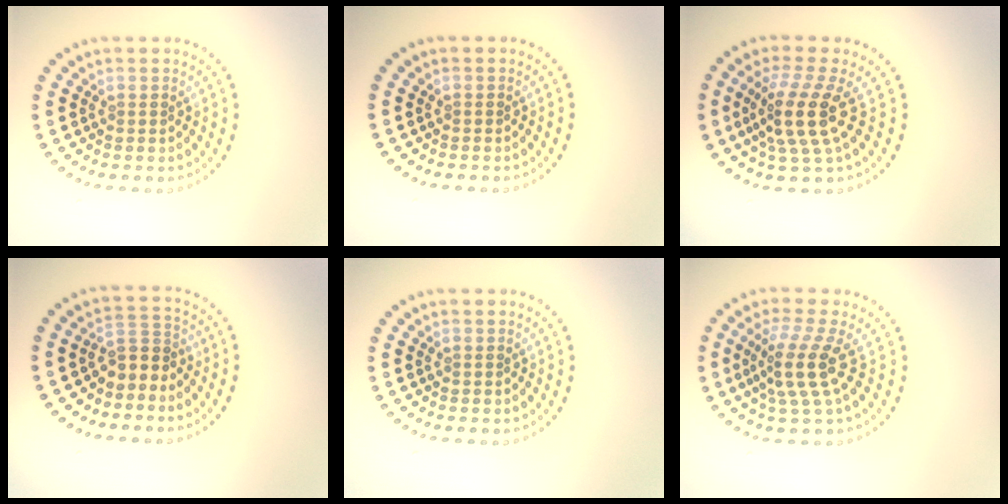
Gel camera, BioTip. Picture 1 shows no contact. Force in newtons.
{"total": 0.0}
{"total": 4.4, "press": 3.3, "slide": 2.9}
{"total": 2.4, "press": 2.0, "slide": 1.4}
{"total": 0.0}
{"total": 4.0, "press": 2.9, "slide": 2.8}